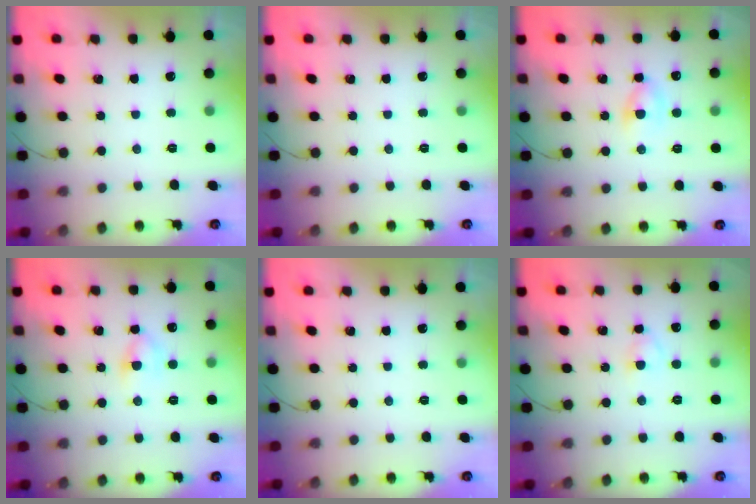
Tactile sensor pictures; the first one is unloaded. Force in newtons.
{"total": 0.0}
{"total": 4.3, "press": 4.1, "slide": 1.4}
{"total": 5.2, "press": 5.0, "slide": 1.3}
{"total": 0.0}
{"total": 2.9, "press": 2.7, "slide": 1.1}